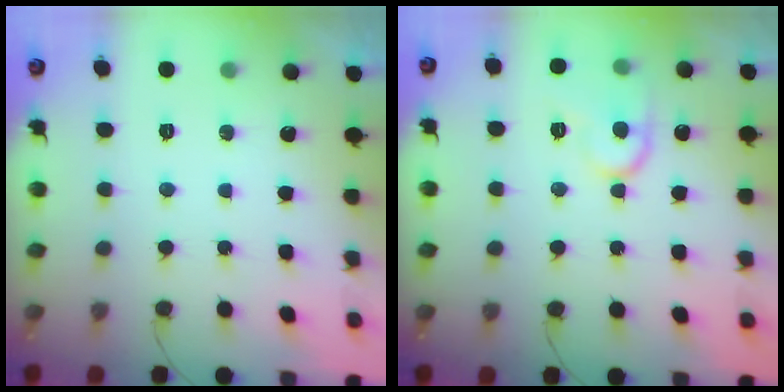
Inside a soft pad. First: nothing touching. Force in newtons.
{"total": 12.3, "press": 12.3, "slide": 1.0}